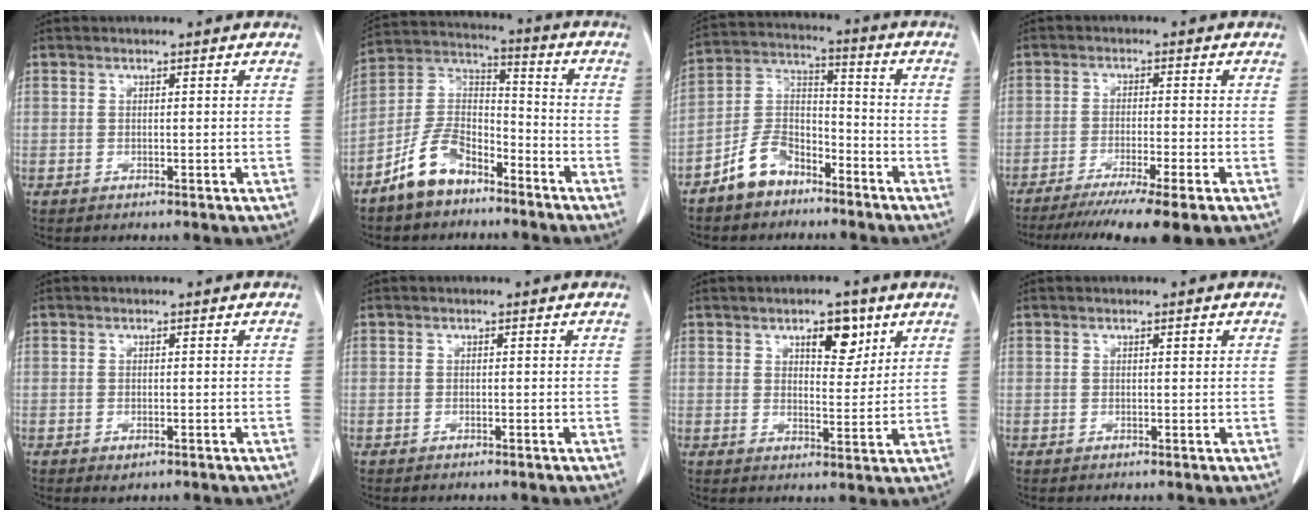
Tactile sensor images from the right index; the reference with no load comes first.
{"total": 10.3, "force": [-7.2, 5.1, 5.3], "torque": [-0.113, 0.020, -0.144]}
{"total": 8.6, "force": [-6.0, 4.9, 3.7], "torque": [-0.078, 0.020, -0.117]}
{"total": 11.8, "force": [-9.1, -0.6, 7.5], "torque": [-0.104, -0.031, -0.140]}
{"total": 1.1, "force": [-0.6, 0.6, 0.8], "torque": [-0.008, -0.001, -0.003]}
{"total": 0.0}
{"total": 5.9, "force": [3.4, 2.5, 4.2], "torque": [-0.057, -0.001, 0.049]}
{"total": 0.6, "force": [0.3, 0.1, 0.5], "torque": [-0.007, 0.000, 0.003]}